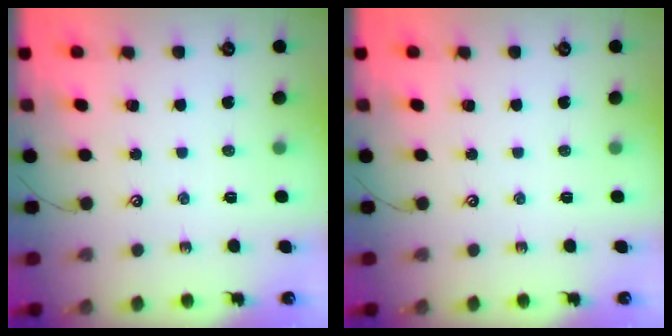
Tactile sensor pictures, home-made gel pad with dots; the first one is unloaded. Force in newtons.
{"total": 0.0}